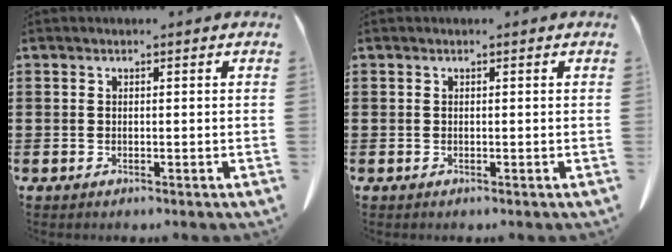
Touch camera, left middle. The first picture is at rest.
{"total": 0.0}